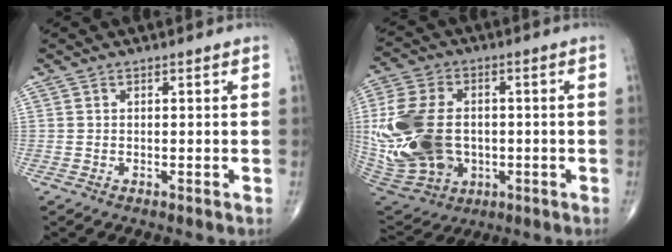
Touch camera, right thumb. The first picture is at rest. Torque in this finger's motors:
{"motor_torque": [2.03, 2.04, 1.76, -0.02, 0.24]}